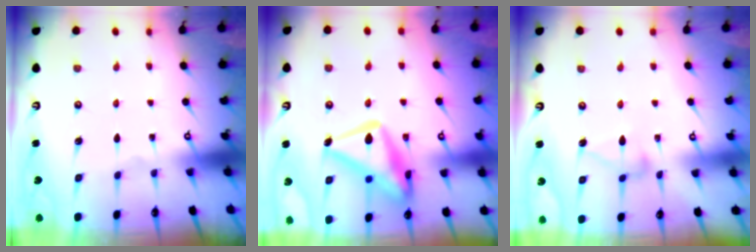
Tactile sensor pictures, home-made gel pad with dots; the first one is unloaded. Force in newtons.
{"total": 18.6, "press": 18.5, "slide": 1.3}
{"total": 7.9, "press": 7.9, "slide": 0.2}